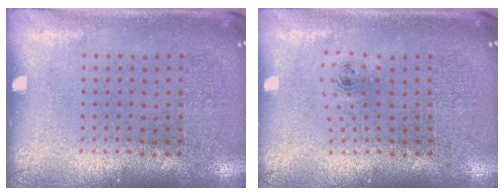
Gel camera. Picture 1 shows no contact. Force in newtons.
{"total": 0.7, "press": 0.3, "slide": 0.7}